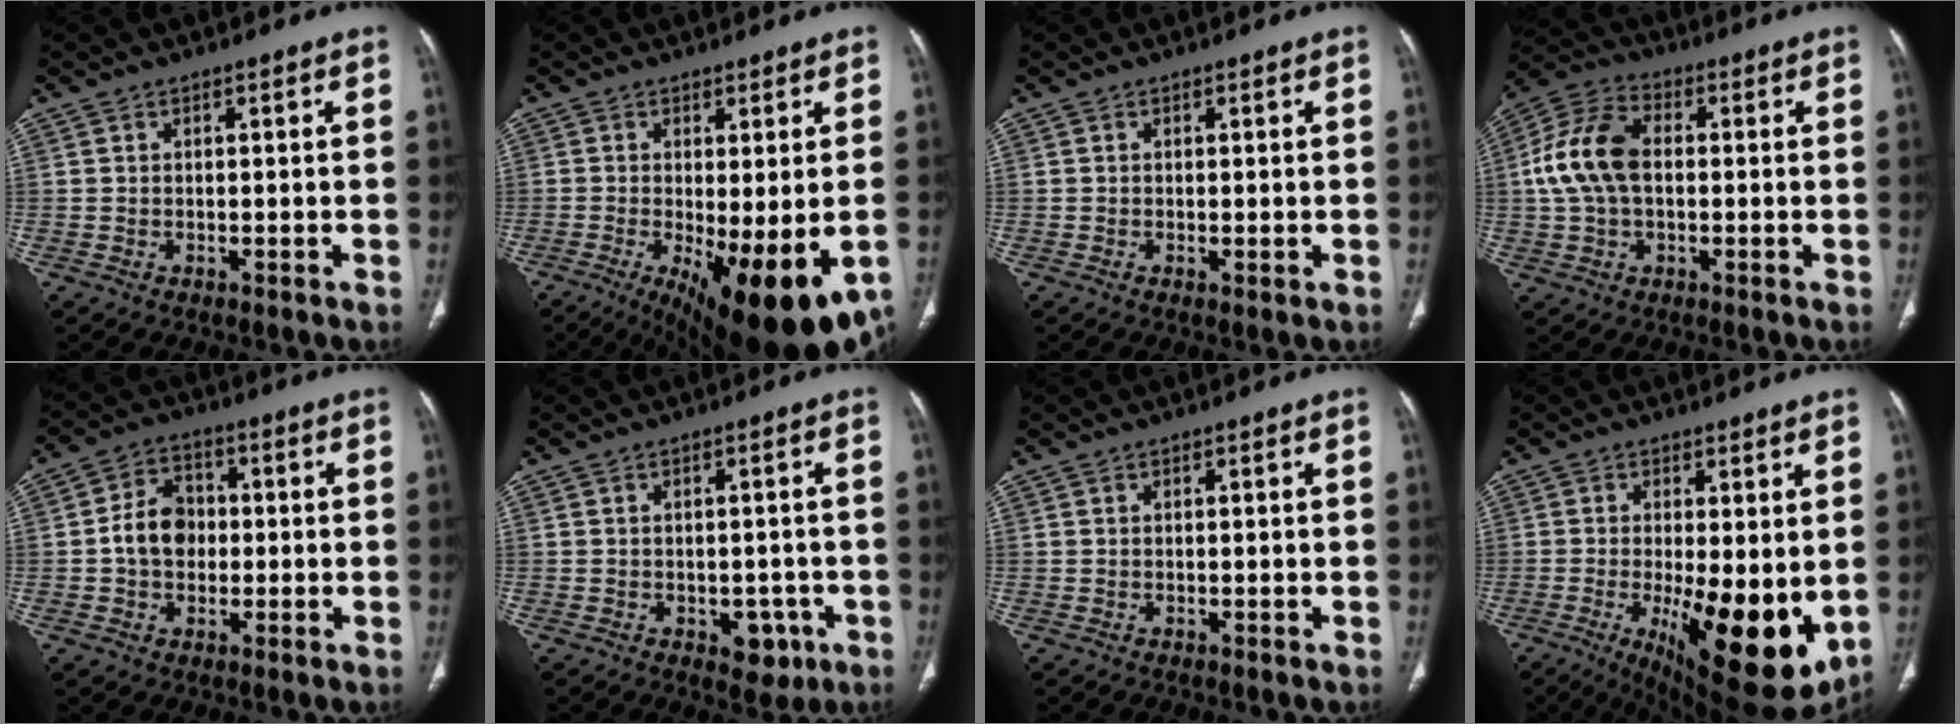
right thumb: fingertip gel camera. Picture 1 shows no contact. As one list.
[{"total": 18.0, "force": [-6.6, 6.2, 15.6], "torque": [-0.197, -0.027, -0.081]}, {"total": 0.6, "force": [-0.1, 0.2, 0.5], "torque": [-0.015, -0.004, -0.001]}, {"total": 12.1, "force": [0.5, 7.9, 9.2], "torque": [-0.186, 0.027, 0.003]}, {"total": 8.1, "force": [-0.4, 6.4, 5.0], "torque": [-0.064, 0.020, -0.015]}, {"total": 5.0, "force": [-2.1, 3.3, 3.1], "torque": [-0.014, 0.009, -0.019]}, {"total": 0.0}, {"total": 18.2, "force": [-3.4, 6.7, 16.6], "torque": [-0.214, -0.032, -0.025]}]